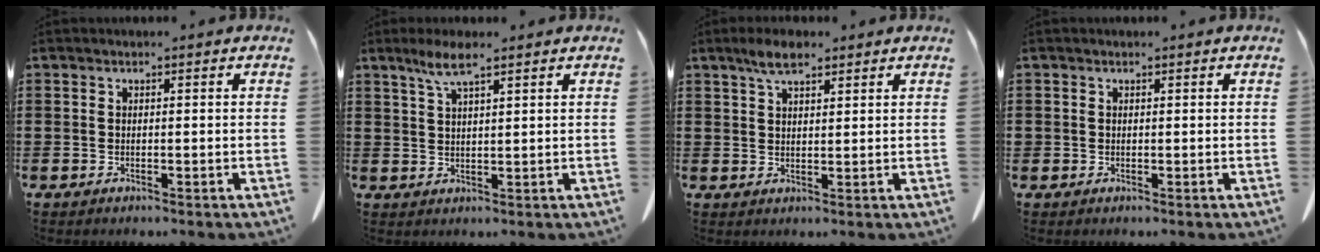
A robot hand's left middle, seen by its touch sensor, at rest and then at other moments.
{"total": 4.5, "force": [2.9, 0.7, 3.4], "torque": [-0.075, 0.005, 0.051]}
{"total": 4.4, "force": [2.9, 1.3, 3.0], "torque": [-0.064, 0.004, 0.053]}
{"total": 0.5, "force": [0.2, 0.5, 0.0], "torque": [-0.003, 0.002, 0.004]}